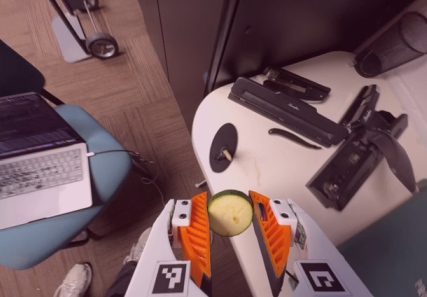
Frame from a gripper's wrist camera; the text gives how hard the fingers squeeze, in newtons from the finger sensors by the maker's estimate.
{"total": 10.2, "left": 10.7, "right": 9.7}